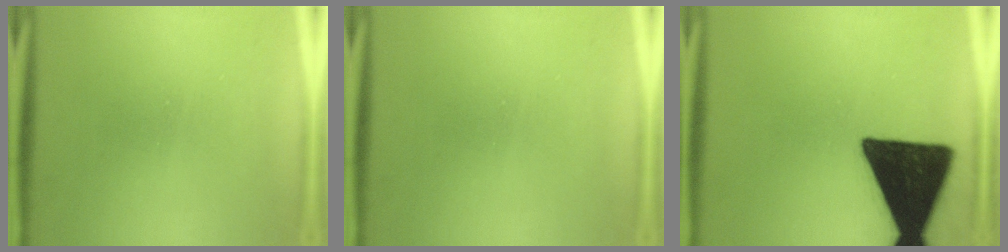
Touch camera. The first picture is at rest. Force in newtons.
{"total": 0.0}
{"total": 19.8}